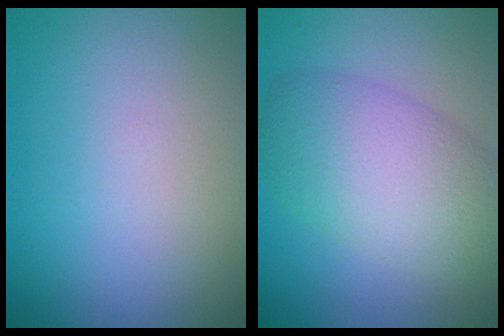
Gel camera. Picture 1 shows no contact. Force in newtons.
{"total": 7.3, "press": 7.3, "slide": 0.4}